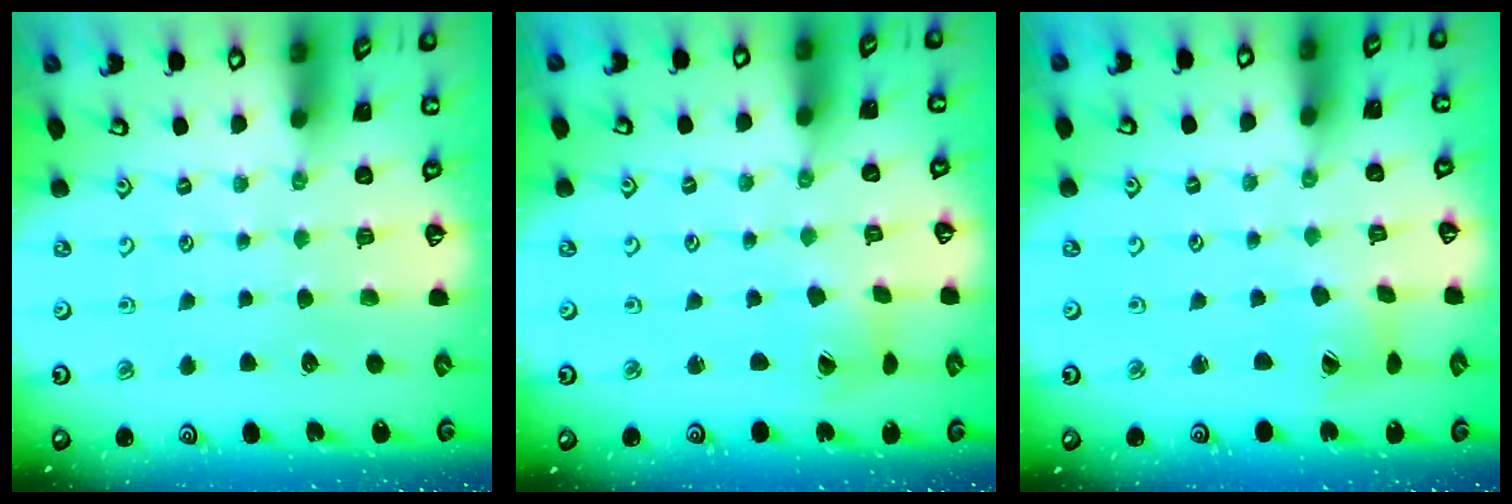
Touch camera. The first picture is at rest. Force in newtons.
{"total": 2.9, "press": 2.9, "slide": 0.4}
{"total": 4.5, "press": 4.5, "slide": 0.5}